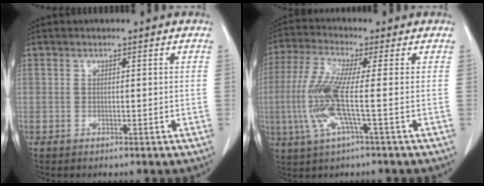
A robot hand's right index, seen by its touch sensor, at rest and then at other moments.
{"total": 9.7, "force": [-1.3, 0.5, 9.6], "torque": [-0.210, 0.000, -0.037]}